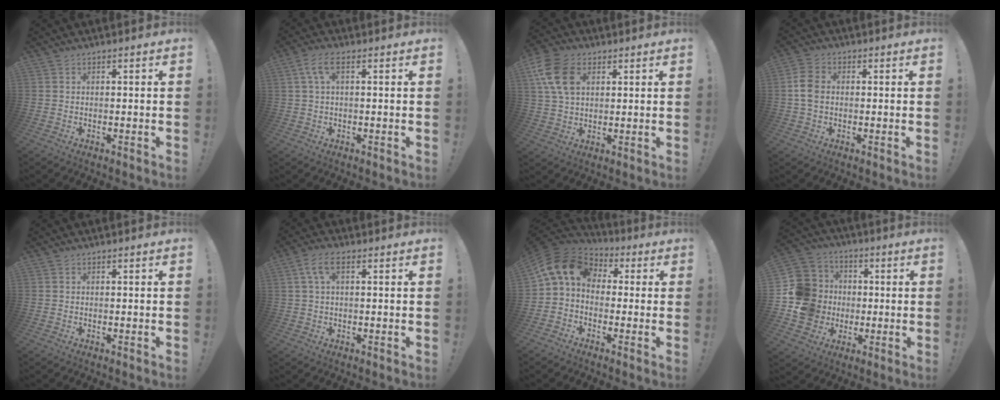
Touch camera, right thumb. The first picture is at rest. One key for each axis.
{"total": 5.3, "fx": 1.5, "fy": 1.8, "fz": 4.7, "tx": -0.098, "ty": 0.011, "tz": 0.030}
{"total": 12.7, "fx": 4.3, "fy": 8.6, "fz": 8.2, "tx": -0.159, "ty": 0.003, "tz": 0.085}
{"total": 6.4, "fx": -0.4, "fy": 4.4, "fz": 4.6, "tx": -0.098, "ty": 0.011, "tz": -0.006}
{"total": 0.0}
{"total": 5.6, "fx": 1.8, "fy": 2.3, "fz": 4.8, "tx": -0.092, "ty": 0.009, "tz": 0.036}
{"total": 10.8, "fx": 1.5, "fy": 7.8, "fz": 7.3, "tx": -0.154, "ty": 0.010, "tz": 0.033}
{"total": 16.3, "fx": -1.3, "fy": 15.0, "fz": 6.2, "tx": -0.116, "ty": 0.022, "tz": -0.001}